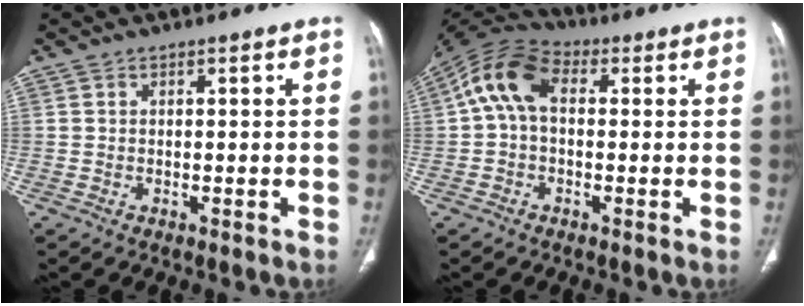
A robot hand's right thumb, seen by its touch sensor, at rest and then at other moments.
{"total": 10.4, "force": [1.3, 6.9, 7.7], "torque": [-0.144, 0.030, 0.010]}